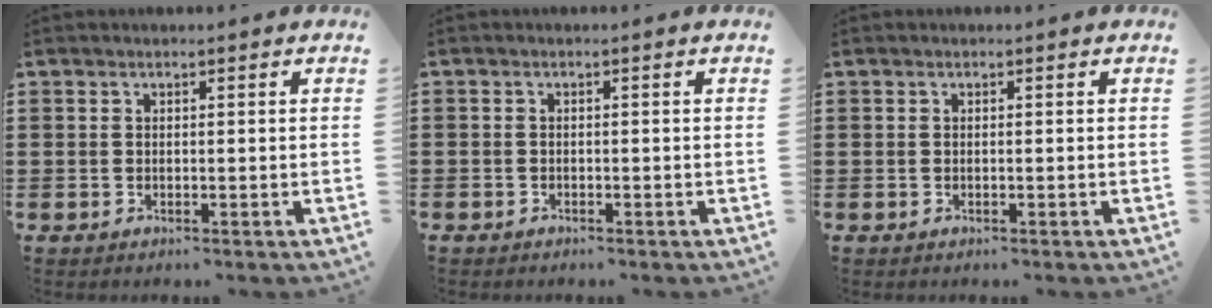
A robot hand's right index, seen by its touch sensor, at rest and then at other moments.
{"total": 0.8, "force": [-0.7, 0.3, 0.1], "torque": [-0.003, 0.001, -0.016]}
{"total": 0.0}